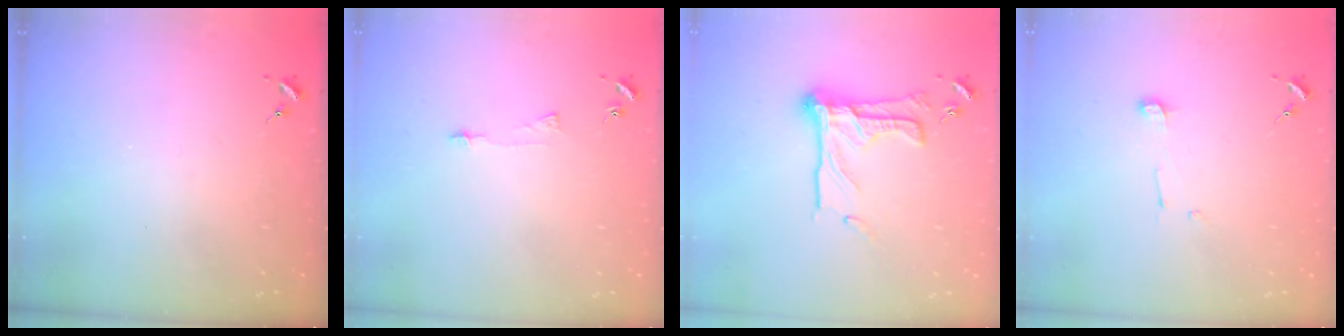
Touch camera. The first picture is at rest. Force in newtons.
{"total": 3.6, "press": 3.6, "slide": 0.3}
{"total": 16.2, "press": 16.0, "slide": 2.1}
{"total": 4.0, "press": 3.9, "slide": 0.5}